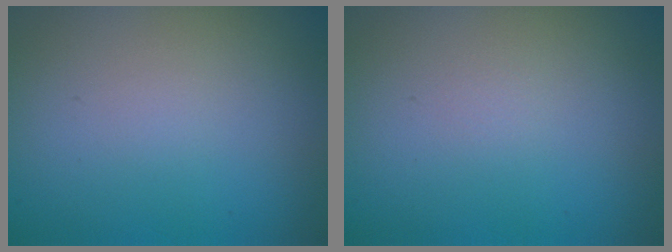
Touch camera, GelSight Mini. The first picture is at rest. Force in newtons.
{"total": 0.0}